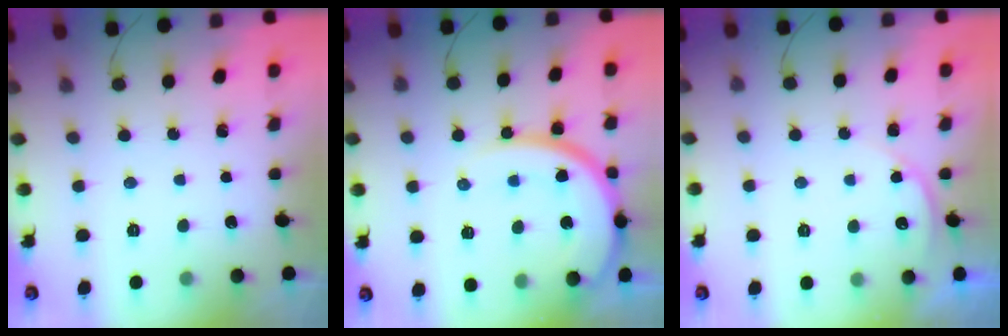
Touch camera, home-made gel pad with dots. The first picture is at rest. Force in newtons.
{"total": 15.2, "press": 15.1, "slide": 1.4}
{"total": 3.0, "press": 3.0, "slide": 0.2}